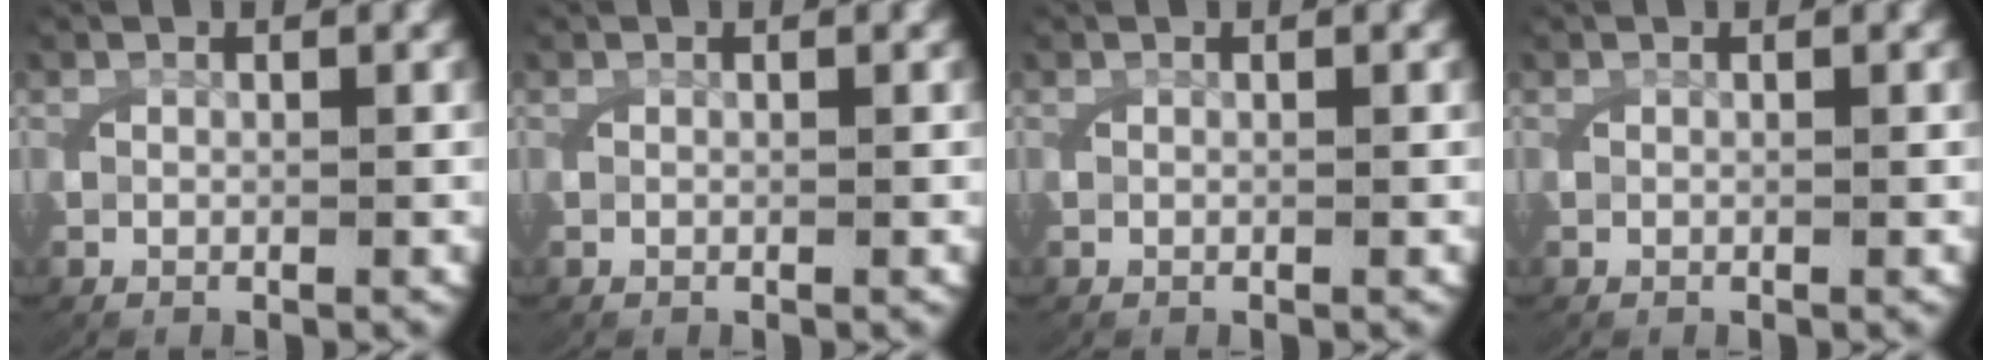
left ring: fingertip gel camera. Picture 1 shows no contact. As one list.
[{"total": 0.0}, {"total": 0.0}, {"total": 0.0}]